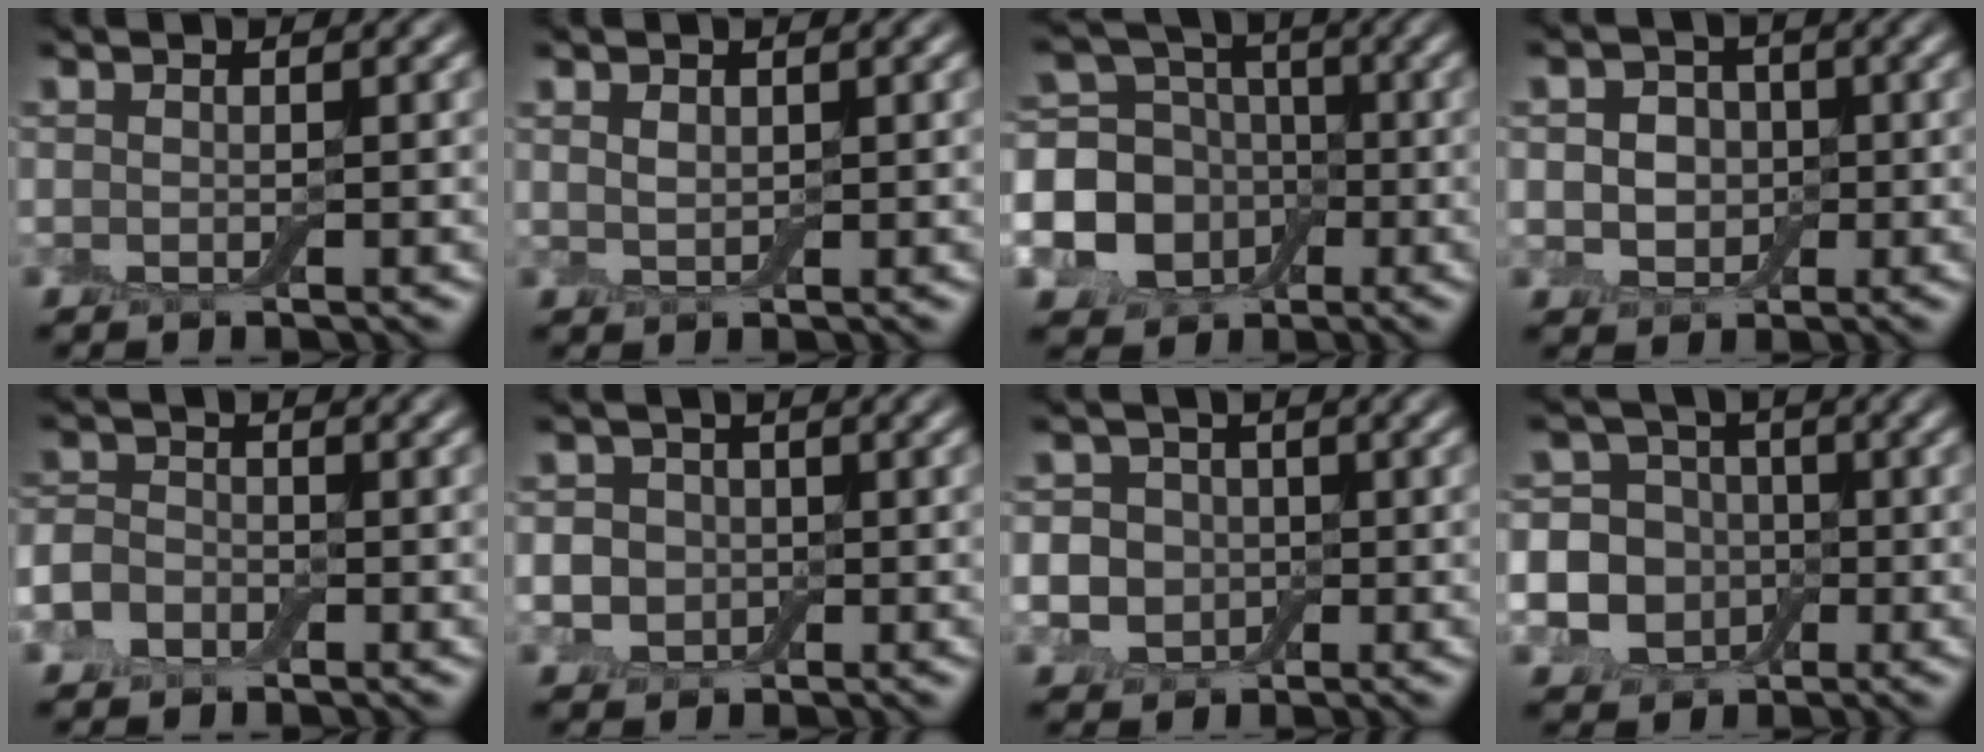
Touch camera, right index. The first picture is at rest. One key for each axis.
{"total": 1.2, "fx": 0.6, "fy": 0.7, "fz": 0.7, "tx": -0.016, "ty": -0.001, "tz": 0.015}
{"total": 8.8, "fx": -1.7, "fy": 7.7, "fz": 4.0, "tx": -0.072, "ty": -0.016, "tz": -0.057}
{"total": 4.1, "fx": 0.2, "fy": 3.4, "fz": 2.1, "tx": -0.025, "ty": 0.009, "tz": -0.022}
{"total": 3.4, "fx": -1.6, "fy": 2.5, "fz": 1.6, "tx": -0.025, "ty": -0.001, "tz": -0.041}
{"total": 4.0, "fx": -0.1, "fy": 3.6, "fz": 1.8, "tx": -0.014, "ty": 0.017, "tz": -0.027}
{"total": 5.3, "fx": -0.4, "fy": 4.8, "fz": 2.2, "tx": -0.021, "ty": 0.023, "tz": -0.039}
{"total": 11.7, "fx": -1.2, "fy": 11.0, "fz": 3.8, "tx": -0.108, "ty": 0.029, "tz": -0.049}